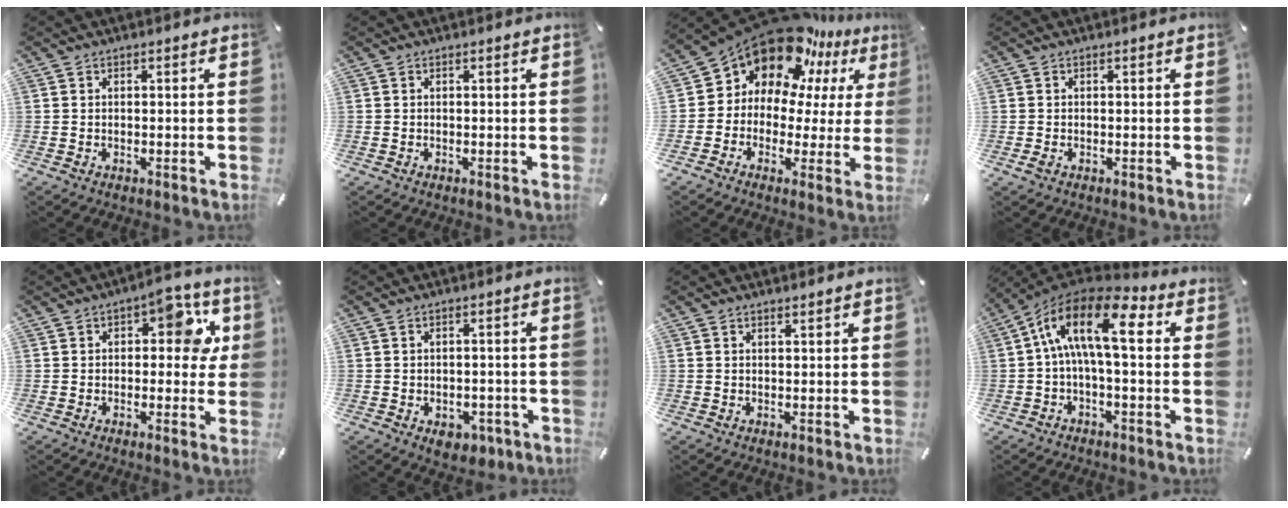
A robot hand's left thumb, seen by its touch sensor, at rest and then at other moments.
{"total": 0.0}
{"total": 16.7, "force": [11.8, 9.7, 6.8], "torque": [-0.140, -0.097, 0.208]}
{"total": 0.7, "force": [-0.3, 0.6, 0.3], "torque": [-0.004, 0.002, -0.006]}
{"total": 9.5, "force": [2.6, 5.3, 7.4], "torque": [-0.082, -0.006, 0.035]}
{"total": 4.7, "force": [-2.0, 3.3, 2.7], "torque": [-0.039, 0.005, -0.033]}
{"total": 0.8, "force": [0.7, 0.1, 0.3], "torque": [-0.006, -0.001, 0.013]}
{"total": 15.6, "force": [2.8, 6.3, 14.0], "torque": [-0.279, -0.007, 0.042]}